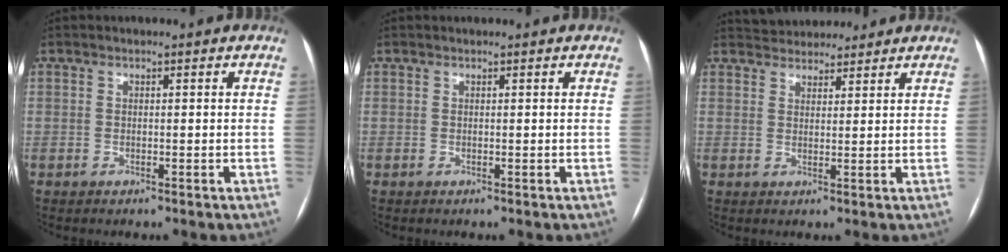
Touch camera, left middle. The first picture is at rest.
{"total": 0.7, "force": [0.6, 0.1, 0.1], "torque": [-0.005, 0.015, 0.010]}
{"total": 6.6, "force": [6.2, 2.0, 1.1], "torque": [-0.016, 0.024, 0.092]}